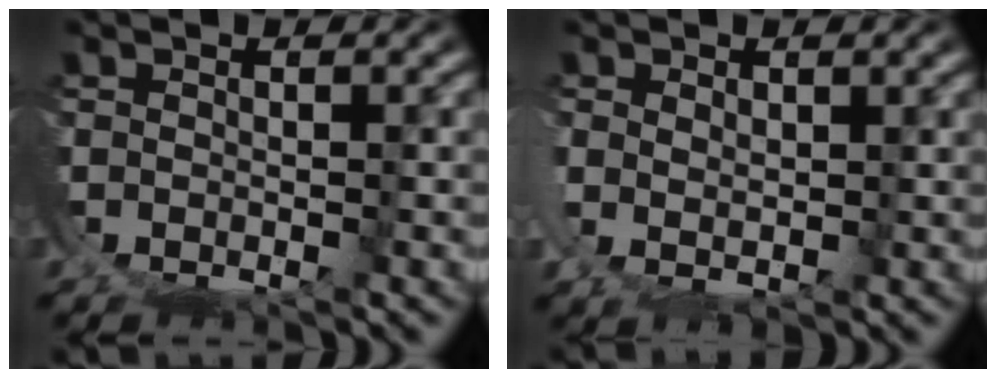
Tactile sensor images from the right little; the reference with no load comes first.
{"total": 2.4, "force": [0.9, 1.2, 1.9], "torque": [-0.041, -0.014, 0.027]}